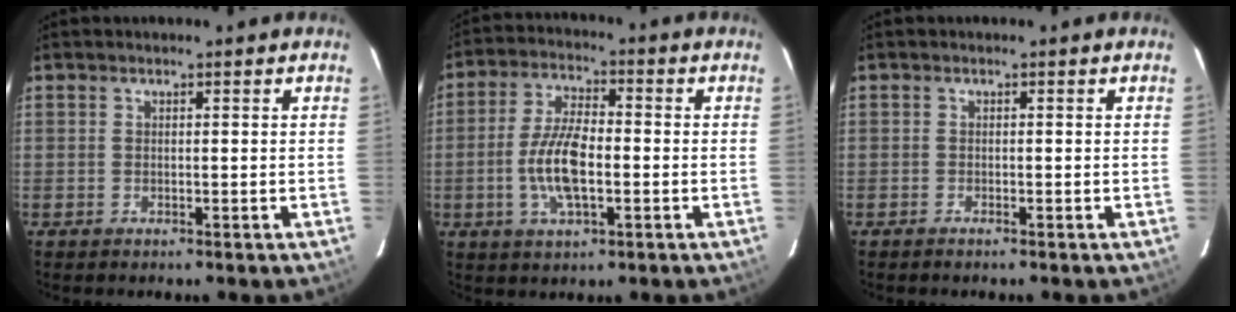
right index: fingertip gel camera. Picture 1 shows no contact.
{"total": 9.8, "force": [-2.2, 3.9, 8.7], "torque": [-0.179, 0.003, -0.042]}
{"total": 0.5, "force": [-0.5, 0.0, 0.2], "torque": [-0.003, -0.001, -0.011]}